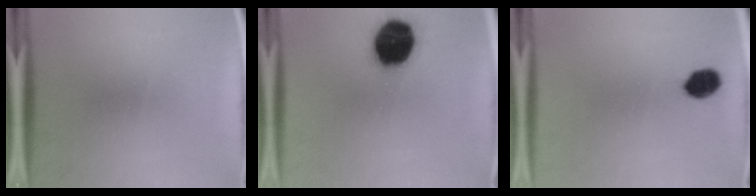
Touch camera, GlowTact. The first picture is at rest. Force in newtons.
{"total": 18.8}
{"total": 5.6}